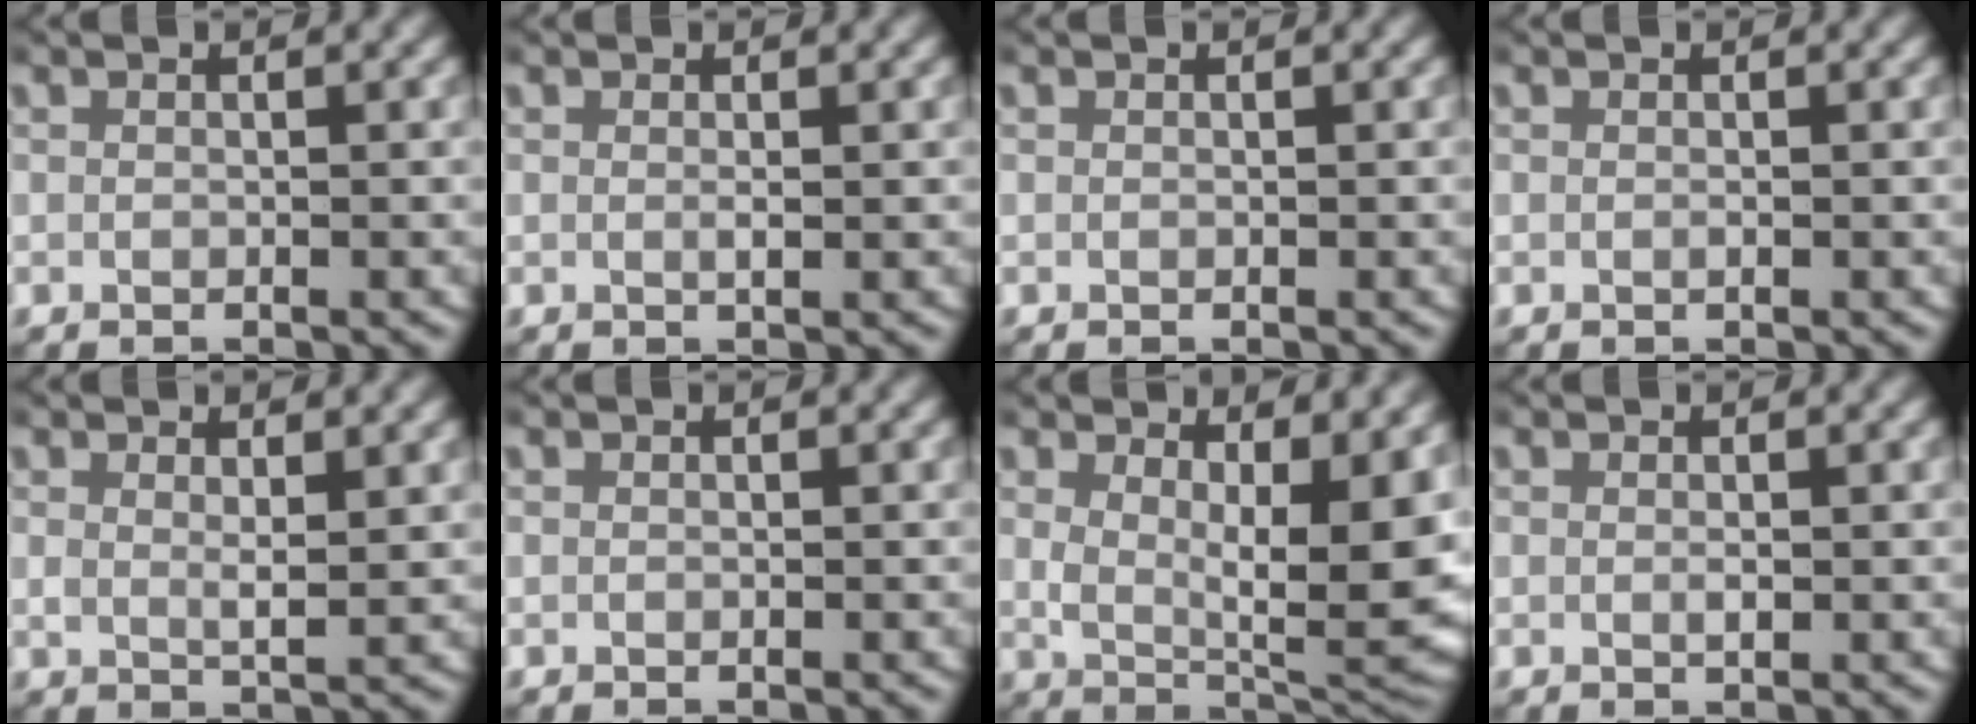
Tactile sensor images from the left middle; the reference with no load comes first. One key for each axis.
{"total": 0.7, "fx": 0.2, "fy": 0.0, "fz": 0.6, "tx": -0.014, "ty": -0.005, "tz": 0.005}
{"total": 0.0}
{"total": 0.0}
{"total": 1.7, "fx": 1.1, "fy": 0.2, "fz": 1.3, "tx": -0.027, "ty": -0.011, "tz": 0.024}
{"total": 0.0}
{"total": 8.3, "fx": 1.6, "fy": 3.3, "fz": 7.5, "tx": -0.101, "ty": -0.016, "tz": 0.033}
{"total": 0.6, "fx": 0.1, "fy": 0.1, "fz": 0.6, "tx": -0.011, "ty": -0.005, "tz": 0.004}